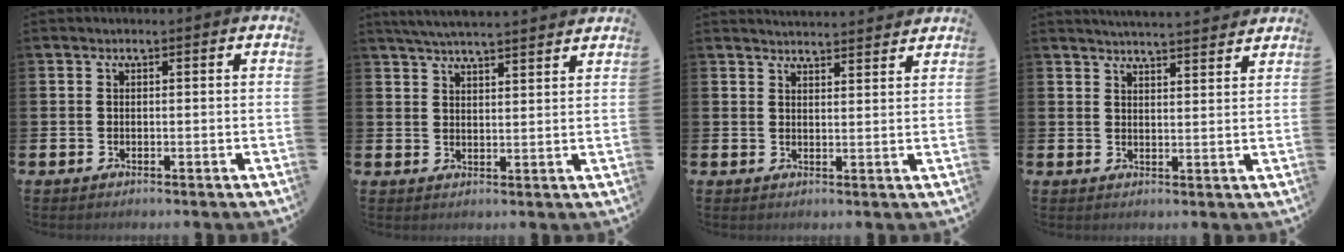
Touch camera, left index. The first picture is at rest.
{"total": 4.8, "force": [4.7, -0.1, 1.1], "torque": [-0.027, -0.020, 0.083]}
{"total": 3.3, "force": [3.3, 0.0, 0.0], "torque": [-0.003, -0.021, 0.060]}
{"total": 3.9, "force": [3.9, -0.4, 0.0], "torque": [-0.005, -0.026, 0.069]}